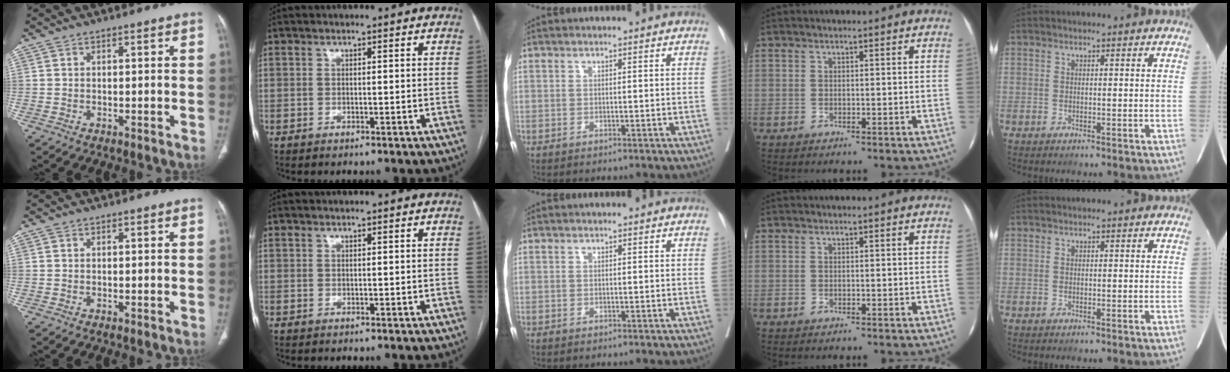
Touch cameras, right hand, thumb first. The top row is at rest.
{}